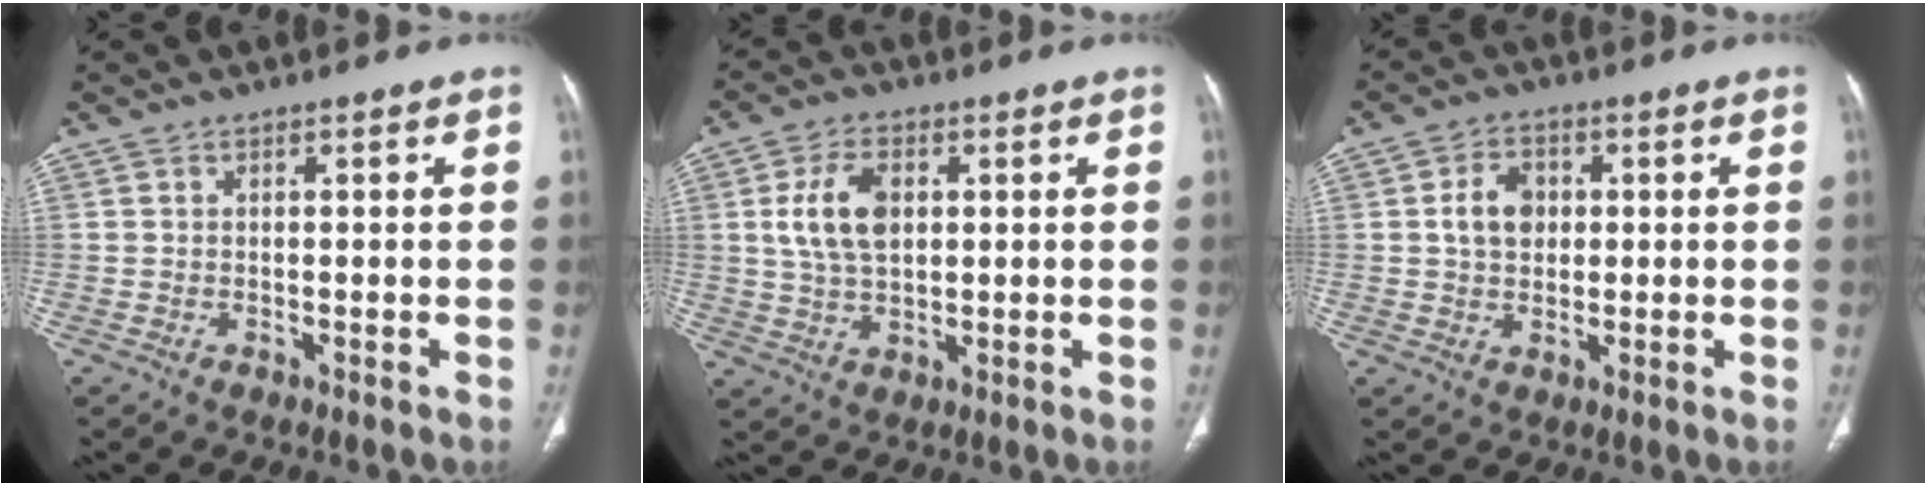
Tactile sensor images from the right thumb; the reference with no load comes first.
{"total": 9.0, "force": [1.8, 5.4, 6.9], "torque": [-0.128, 0.000, 0.040]}
{"total": 6.1, "force": [0.9, 4.6, 3.9], "torque": [-0.054, 0.004, 0.014]}